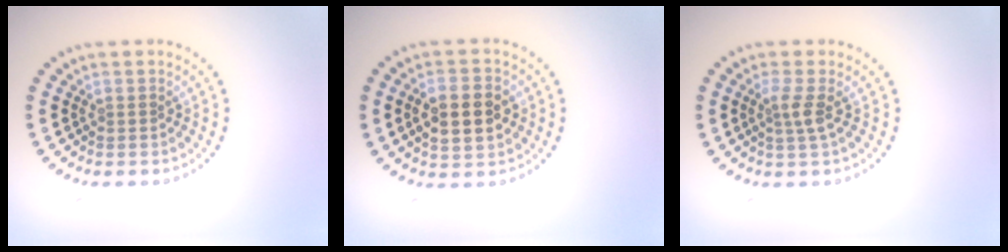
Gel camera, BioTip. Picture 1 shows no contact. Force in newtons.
{"total": 4.9, "press": 4.9, "slide": 0.3}
{"total": 1.9, "press": 1.3, "slide": 1.3}